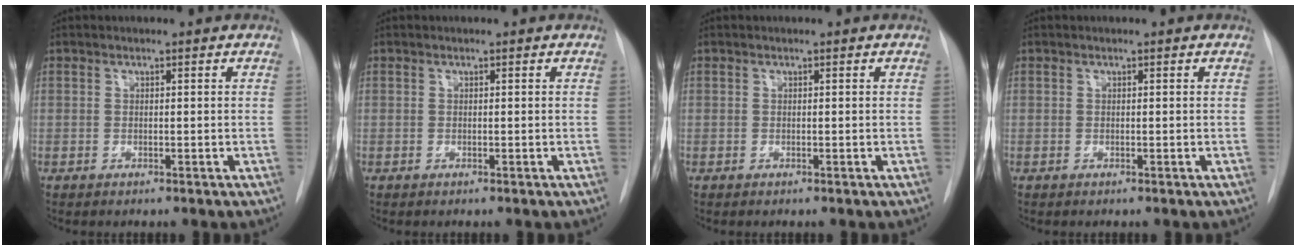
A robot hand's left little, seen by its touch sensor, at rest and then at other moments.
{"total": 0.0}
{"total": 0.0}
{"total": 0.0}